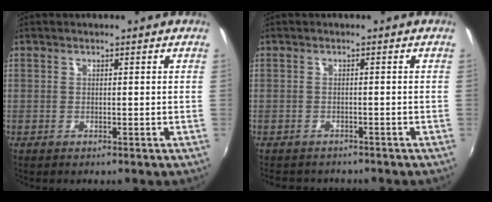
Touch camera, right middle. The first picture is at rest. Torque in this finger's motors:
{"motor_torque": [0.42, -0.44, 0.08, 0.00]}